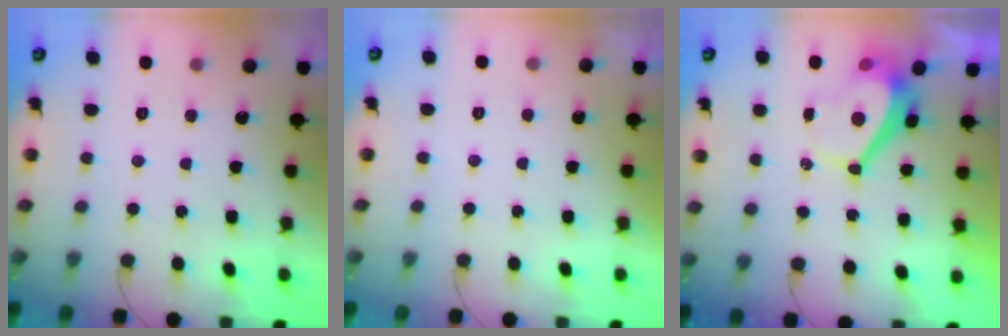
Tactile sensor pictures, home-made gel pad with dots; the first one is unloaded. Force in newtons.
{"total": 1.5, "press": 1.5, "slide": 0.4}
{"total": 4.5, "press": 4.5, "slide": 0.4}